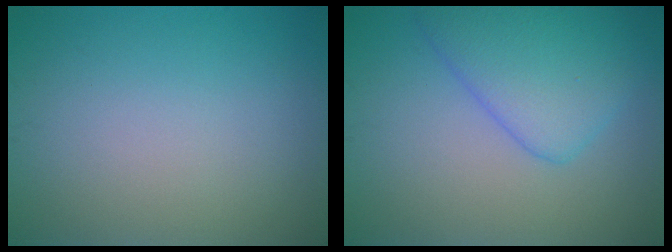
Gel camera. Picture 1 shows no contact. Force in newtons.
{"total": 5.4, "press": 5.4, "slide": 0.3}